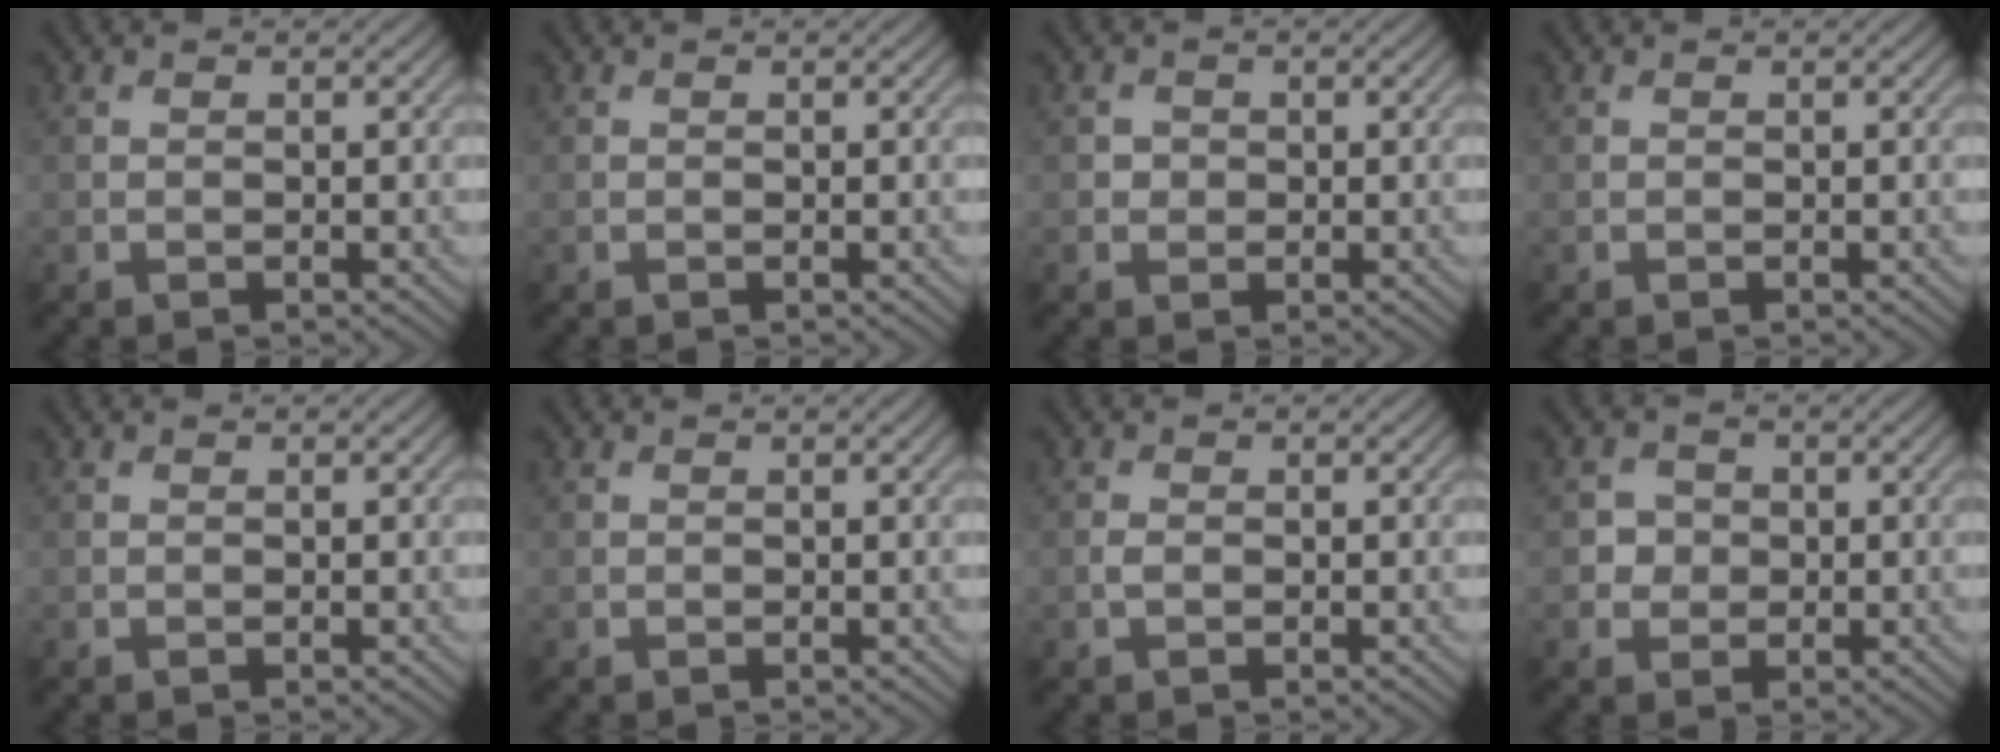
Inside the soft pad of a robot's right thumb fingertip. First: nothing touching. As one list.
[{"total": 0.0}, {"total": 1.2, "force": [0.0, 1.2, 0.3], "torque": [-0.001, -0.003, -0.003]}, {"total": 0.0}, {"total": 0.0}, {"total": 0.0}, {"total": 0.8, "force": [-0.2, 0.5, 0.6], "torque": [-0.016, 0.000, -0.006]}, {"total": 2.3, "force": [-0.1, 2.3, 0.5], "torque": [-0.009, -0.003, -0.008]}]